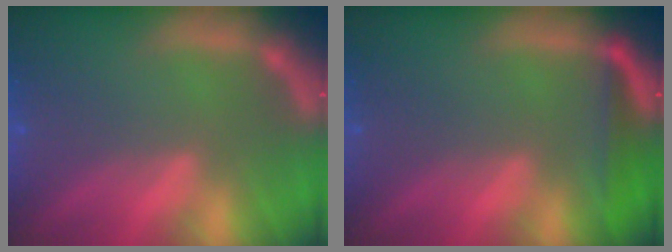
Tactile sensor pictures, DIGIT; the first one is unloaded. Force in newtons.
{"total": 3.0}